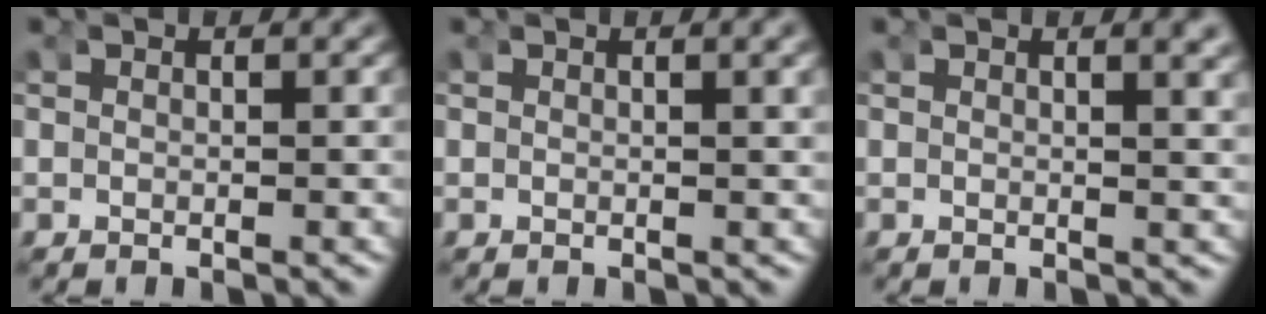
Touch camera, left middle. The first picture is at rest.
{"total": 1.1, "force": [0.4, 0.4, 0.9], "torque": [-0.011, 0.002, 0.005]}
{"total": 1.9, "force": [1.0, 0.5, 1.6], "torque": [-0.021, 0.000, 0.014]}